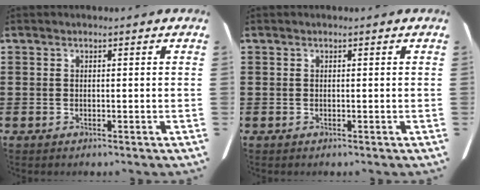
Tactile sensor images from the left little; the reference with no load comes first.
{"total": 0.0}